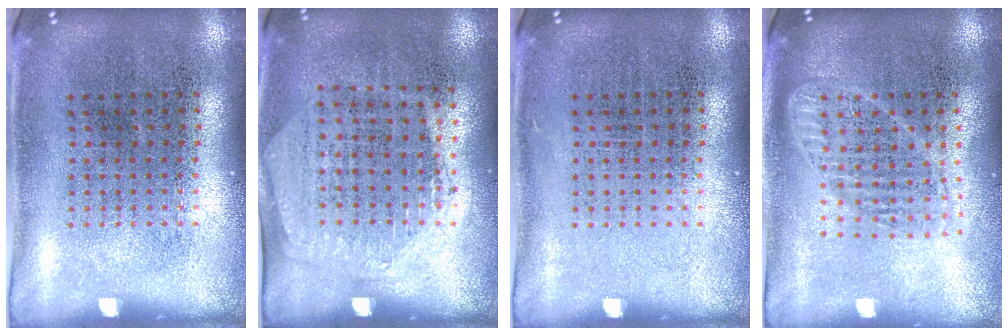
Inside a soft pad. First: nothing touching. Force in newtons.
{"total": 1.4, "press": 1.2, "slide": 0.6}
{"total": 0.0}
{"total": 1.8, "press": 1.6, "slide": 0.9}